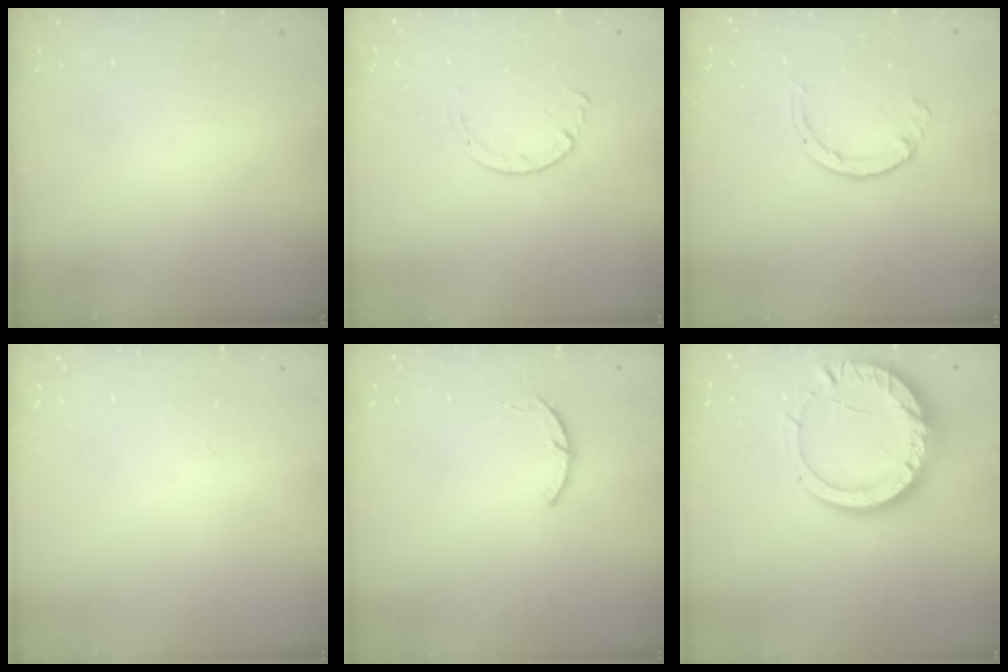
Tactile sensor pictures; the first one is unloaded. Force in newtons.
{"total": 1.7, "press": 1.7, "slide": 0.2}
{"total": 2.6, "press": 2.6, "slide": 0.4}
{"total": 0.0}
{"total": 3.2, "press": 3.2, "slide": 0.4}
{"total": 13.6, "press": 13.6, "slide": 1.2}